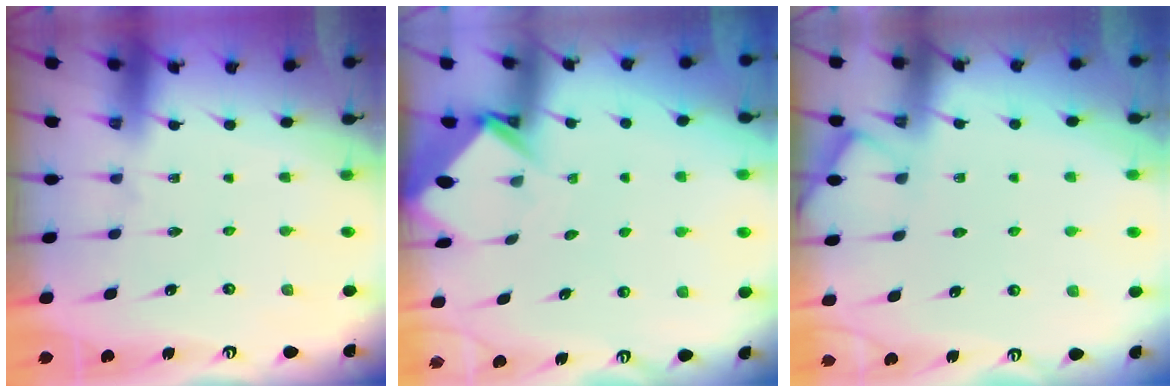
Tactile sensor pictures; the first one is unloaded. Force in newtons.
{"total": 3.8, "press": 3.8, "slide": 0.2}
{"total": 3.6, "press": 3.6, "slide": 0.6}